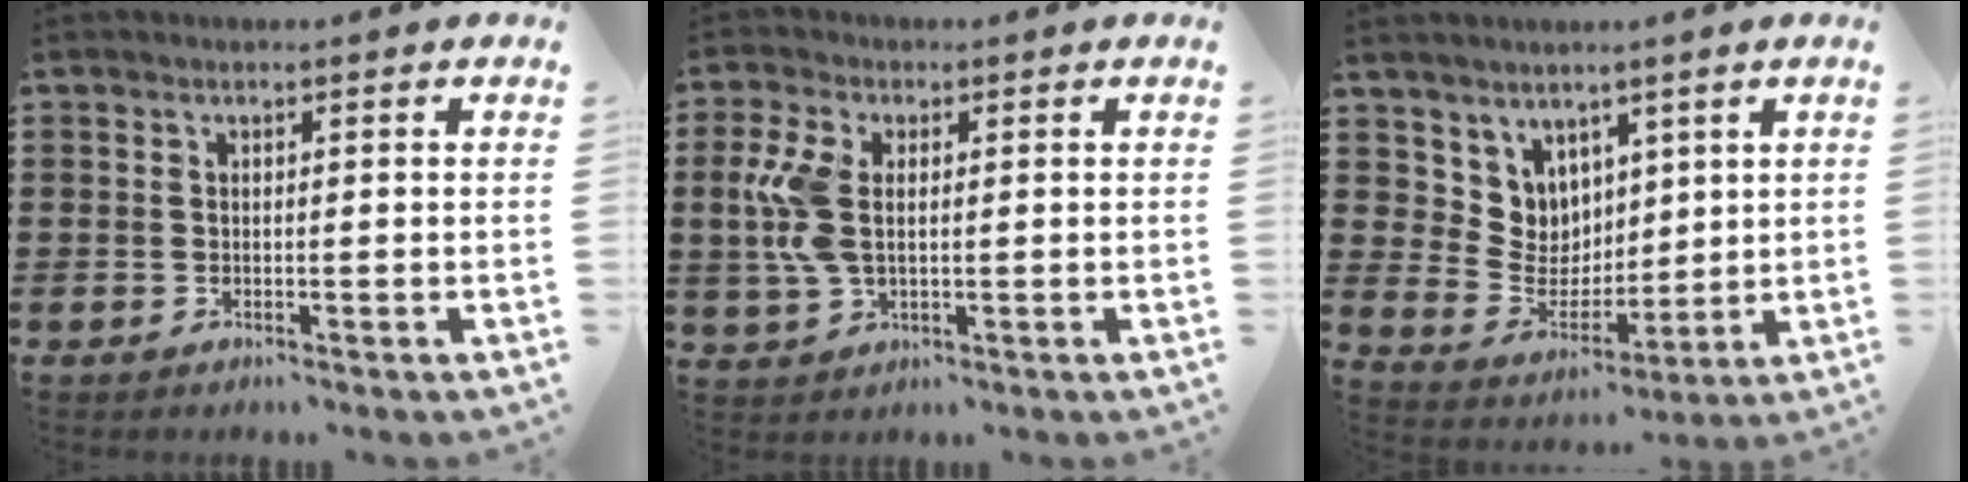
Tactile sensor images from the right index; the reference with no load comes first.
{"total": 7.4, "force": [0.6, 4.1, 6.1], "torque": [-0.164, -0.002, 0.001]}
{"total": 6.6, "force": [4.0, 5.3, -0.3], "torque": [-0.037, -0.026, 0.081]}